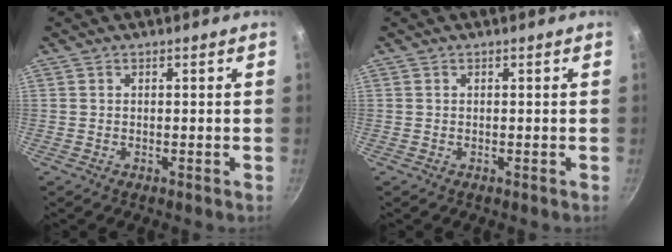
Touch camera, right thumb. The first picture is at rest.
{"total": 0.0}